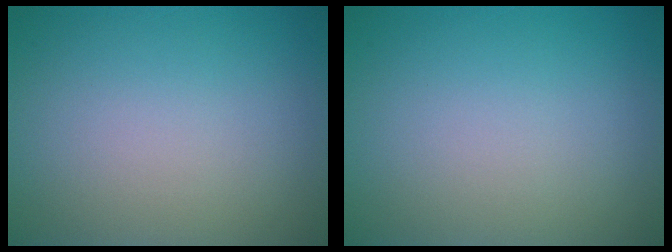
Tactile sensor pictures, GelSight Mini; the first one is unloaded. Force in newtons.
{"total": 0.0}